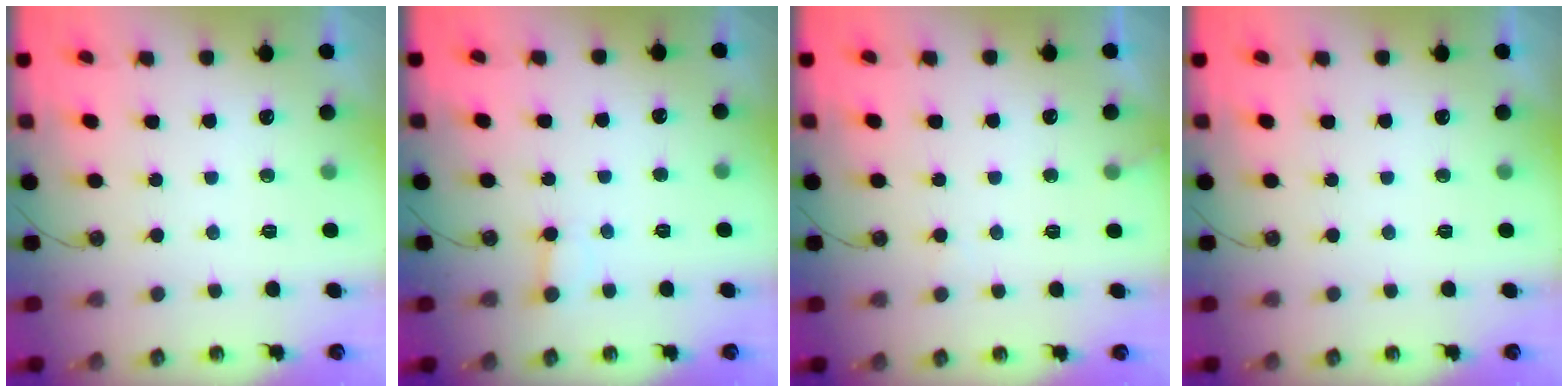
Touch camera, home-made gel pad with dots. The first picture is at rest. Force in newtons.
{"total": 2.6, "press": 2.6, "slide": 0.2}
{"total": 5.6, "press": 5.6, "slide": 0.4}
{"total": 0.0}